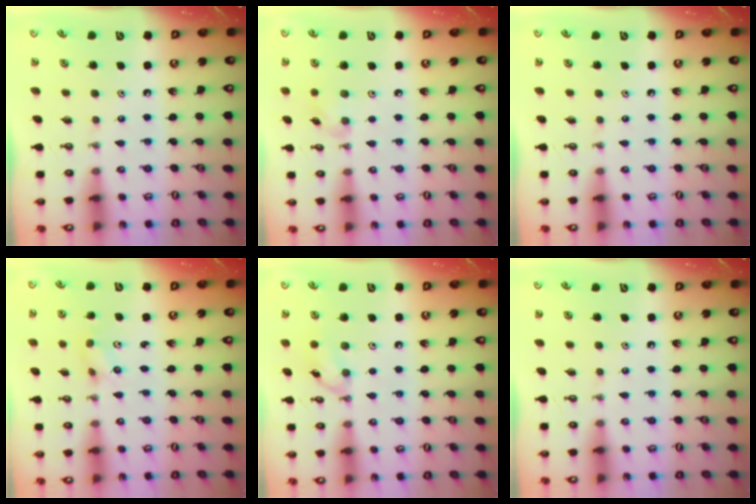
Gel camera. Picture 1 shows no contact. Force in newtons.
{"total": 5.6, "press": 5.6, "slide": 0.6}
{"total": 0.0}
{"total": 2.3, "press": 2.0, "slide": 1.1}
{"total": 8.4, "press": 8.4, "slide": 0.4}
{"total": 0.0}